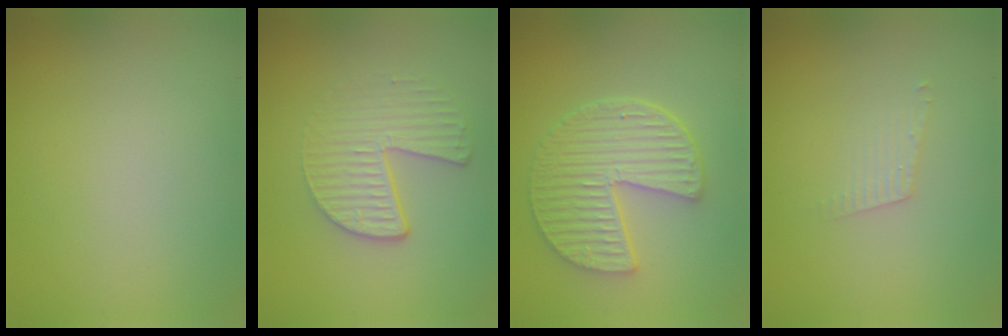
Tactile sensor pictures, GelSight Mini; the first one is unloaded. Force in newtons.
{"total": 3.6, "press": 2.7, "slide": 2.4}
{"total": 5.4, "press": 4.5, "slide": 3.0}
{"total": 1.3, "press": 1.3, "slide": 0.1}